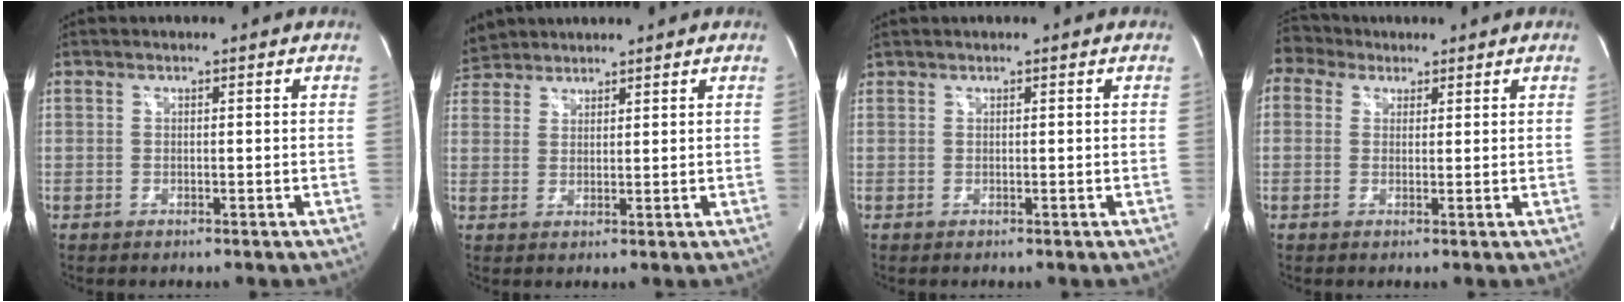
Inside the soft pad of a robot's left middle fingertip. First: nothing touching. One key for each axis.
{"total": 5.0, "fx": 4.7, "fy": 1.7, "fz": 0.0, "tx": -0.008, "ty": 0.021, "tz": 0.094}
{"total": 0.5, "fx": 0.3, "fy": -0.4, "fz": 0.0, "tx": -0.022, "ty": 0.022, "tz": 0.018}
{"total": 3.8, "fx": 2.9, "fy": 2.4, "fz": -0.1, "tx": -0.008, "ty": 0.028, "tz": 0.055}